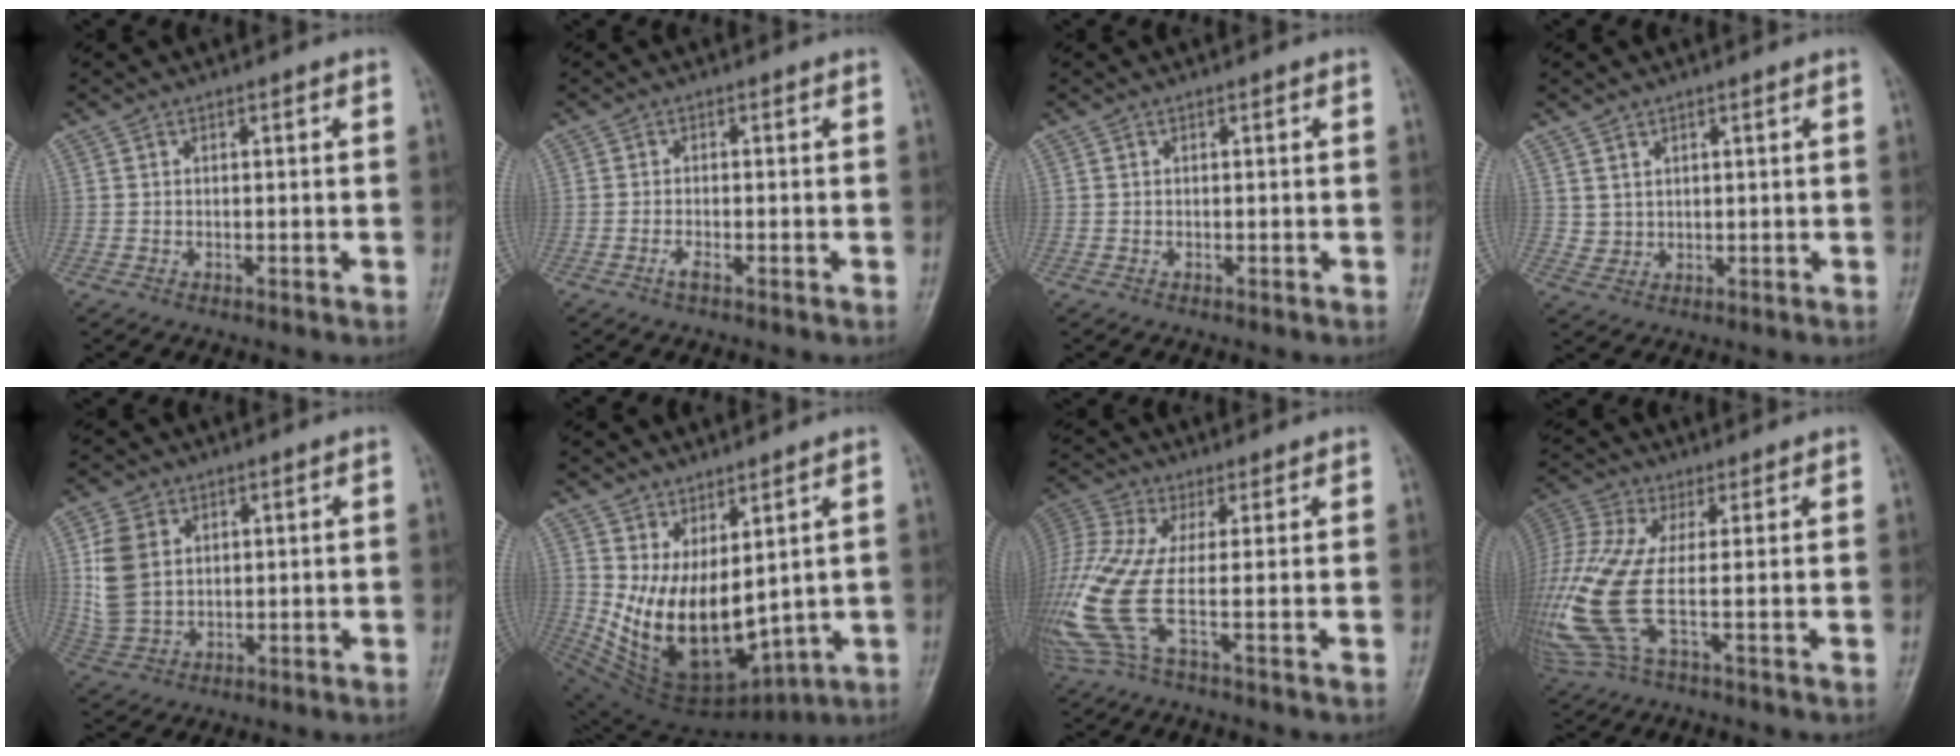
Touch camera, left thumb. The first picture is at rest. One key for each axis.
{"total": 1.4, "fx": -0.9, "fy": 0.2, "fz": 1.1, "tx": -0.024, "ty": 0.004, "tz": -0.017}
{"total": 0.0}
{"total": 2.5, "fx": 1.6, "fy": 1.9, "fz": 0.4, "tx": 0.008, "ty": -0.014, "tz": 0.031}
{"total": 8.9, "fx": 2.3, "fy": 6.4, "fz": 5.7, "tx": -0.106, "ty": -0.007, "tz": 0.053}
{"total": 15.7, "fx": 2.4, "fy": 8.0, "fz": 13.2, "tx": -0.214, "ty": -0.055, "tz": 0.079}
{"total": 12.6, "fx": -1.9, "fy": 2.2, "fz": 12.2, "tx": -0.323, "ty": 0.004, "tz": -0.048}
{"total": 14.7, "fx": -1.7, "fy": 3.8, "fz": 14.0, "tx": -0.371, "ty": -0.001, "tz": -0.038}